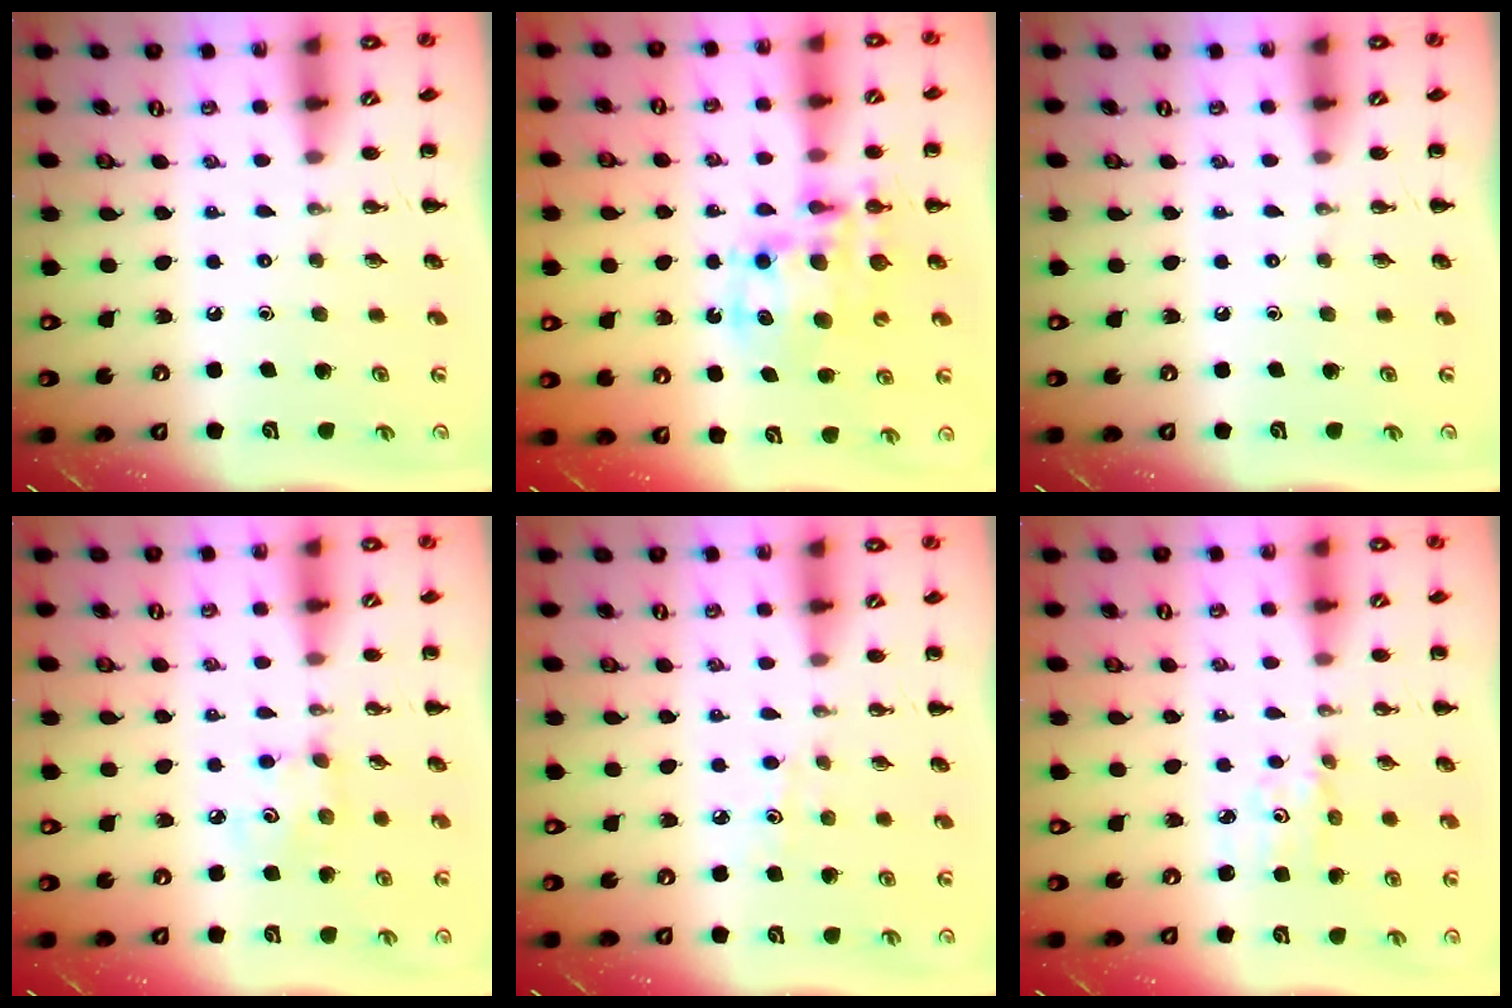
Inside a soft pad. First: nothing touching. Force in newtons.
{"total": 12.0, "press": 11.7, "slide": 2.7}
{"total": 0.0}
{"total": 4.2, "press": 4.1, "slide": 0.9}
{"total": 3.4, "press": 3.1, "slide": 1.4}
{"total": 2.0, "press": 2.0, "slide": 0.2}